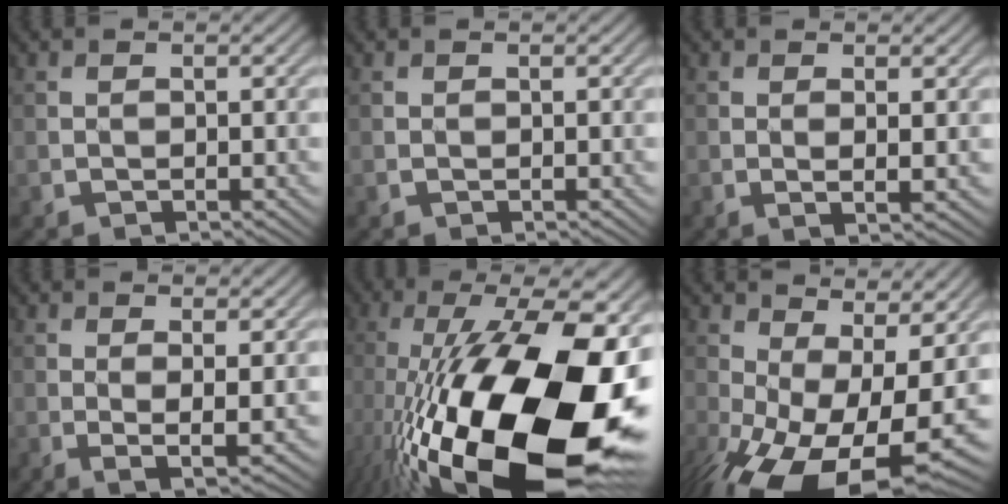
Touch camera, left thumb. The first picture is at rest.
{"total": 0.0}
{"total": 2.0, "force": [0.5, 0.3, 1.9], "torque": [-0.039, -0.003, 0.009]}
{"total": 3.3, "force": [0.8, 0.6, 3.1], "torque": [-0.064, -0.009, 0.016]}
{"total": 22.5, "force": [-4.5, 9.3, 20.0], "torque": [-0.369, -0.012, -0.070]}
{"total": 17.4, "force": [-4.2, 8.5, 14.5], "torque": [-0.282, -0.061, -0.034]}